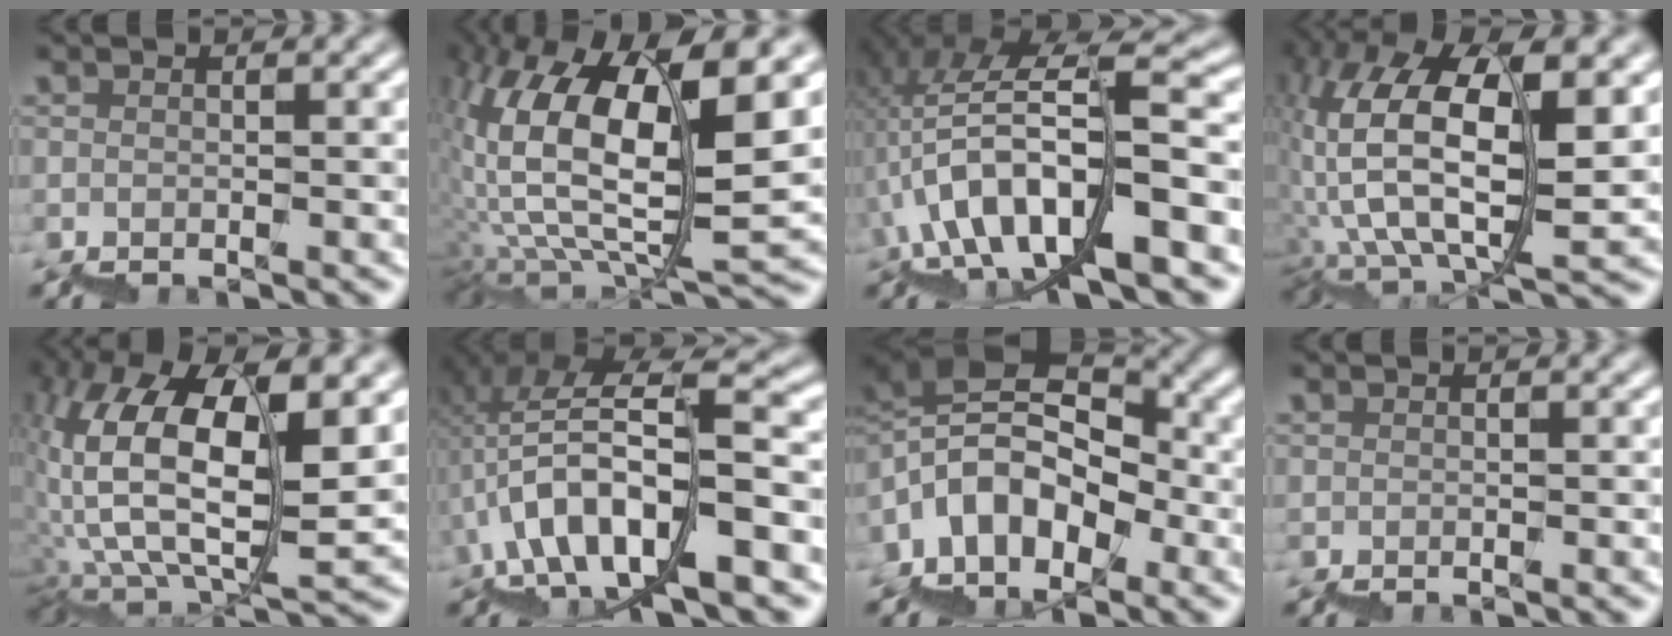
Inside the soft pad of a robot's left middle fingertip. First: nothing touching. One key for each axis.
{"total": 15.1, "fx": 8.2, "fy": 4.6, "fz": 11.8, "tx": -0.226, "ty": 0.022, "tz": 0.155}
{"total": 10.4, "fx": 0.1, "fy": 3.4, "fz": 9.8, "tx": -0.163, "ty": 0.024, "tz": 0.015}
{"total": 13.6, "fx": 5.9, "fy": 6.1, "fz": 10.6, "tx": -0.216, "ty": -0.002, "tz": 0.125}
{"total": 14.8, "fx": 7.1, "fy": 5.9, "fz": 11.5, "tx": -0.230, "ty": 0.014, "tz": 0.144}
{"total": 9.8, "fx": -0.6, "fy": 3.5, "fz": 9.1, "tx": -0.154, "ty": 0.027, "tz": -0.001}
{"total": 8.0, "fx": 1.5, "fy": 5.4, "fz": 5.8, "tx": -0.081, "ty": 0.024, "tz": 0.017}
{"total": 0.0}